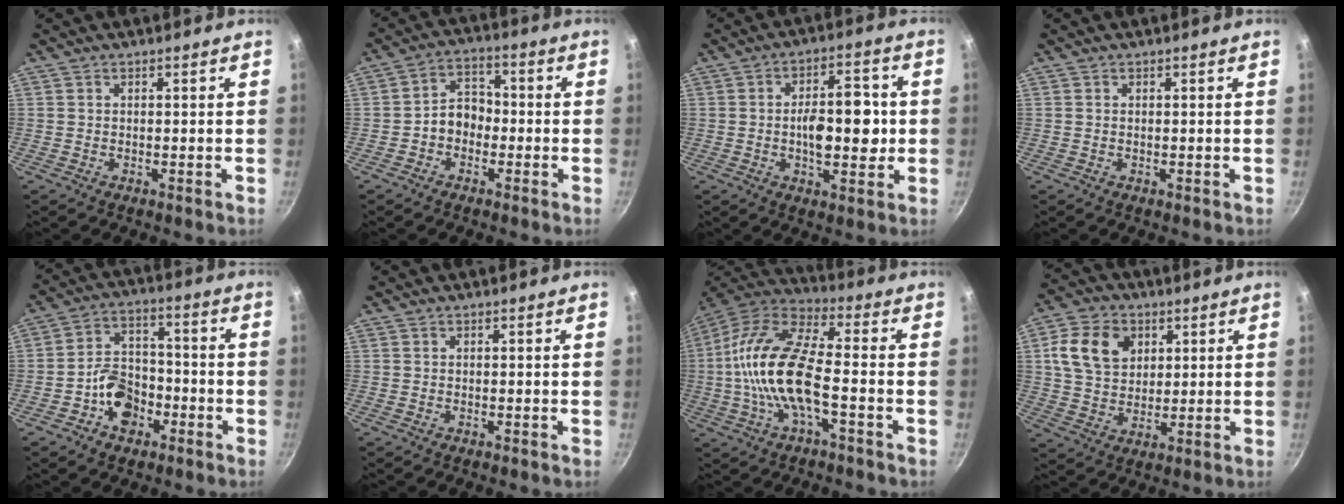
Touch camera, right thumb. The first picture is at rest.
{"total": 6.2, "force": [-1.7, 4.8, 3.5], "torque": [-0.024, 0.031, -0.038]}
{"total": 11.6, "force": [-0.7, 5.8, 10.1], "torque": [-0.127, 0.014, -0.015]}
{"total": 0.0}
{"total": 9.6, "force": [-4.1, 6.9, 5.2], "torque": [-0.061, 0.041, -0.076]}
{"total": 0.0}
{"total": 17.4, "force": [-2.8, 6.7, 15.9], "torque": [-0.304, 0.038, -0.069]}
{"total": 11.7, "force": [3.7, 8.9, 6.7], "torque": [-0.099, -0.001, 0.062]}